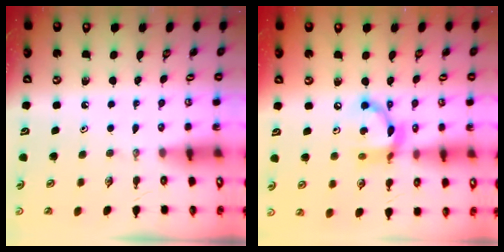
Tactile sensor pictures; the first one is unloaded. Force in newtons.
{"total": 11.8, "press": 11.8, "slide": 0.7}